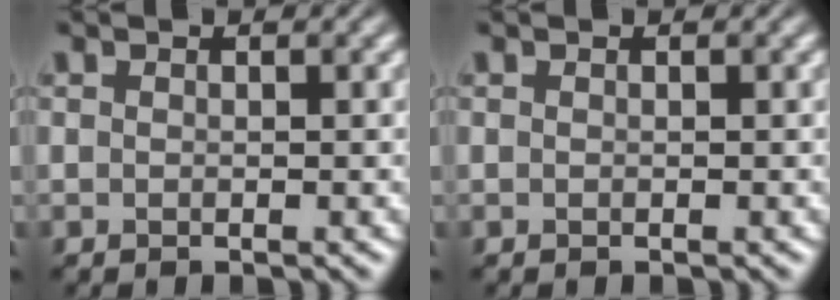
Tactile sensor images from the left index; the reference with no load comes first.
{"total": 0.0}